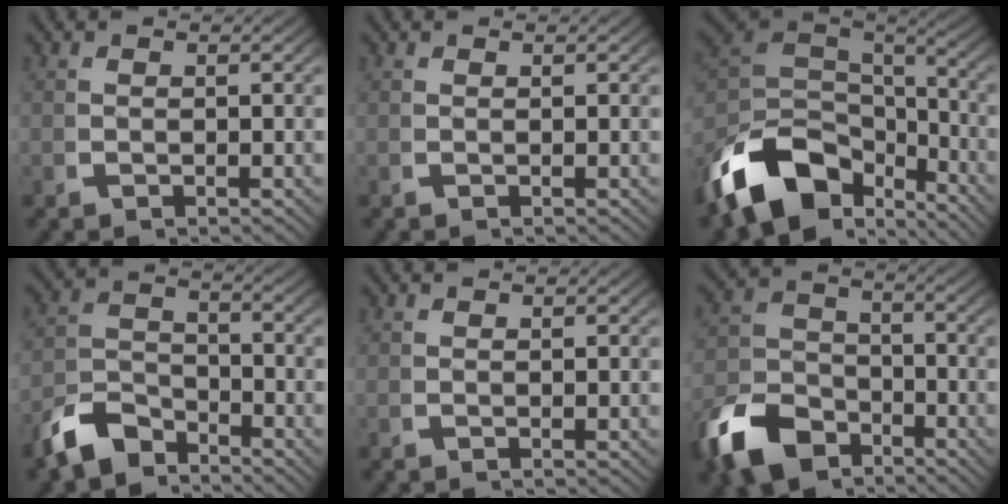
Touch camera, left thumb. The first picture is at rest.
{"total": 0.0}
{"total": 13.6, "force": [-3.3, 9.2, 9.5], "torque": [-0.217, -0.037, -0.039]}
{"total": 5.7, "force": [-3.9, 3.3, 2.4], "torque": [-0.034, -0.015, -0.068]}
{"total": 0.0}
{"total": 9.9, "force": [-5.5, 6.7, 4.8], "torque": [-0.086, -0.037, -0.084]}